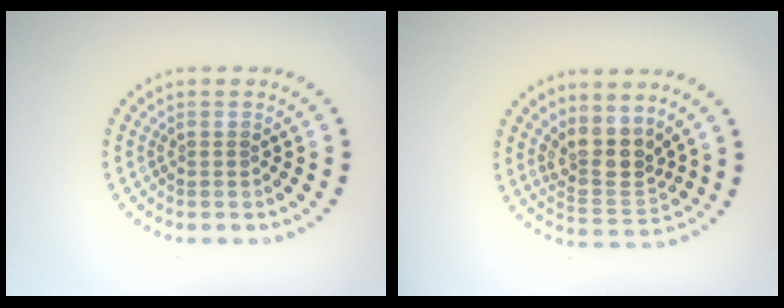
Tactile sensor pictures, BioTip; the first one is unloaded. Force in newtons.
{"total": 3.6, "press": 2.8, "slide": 2.3}